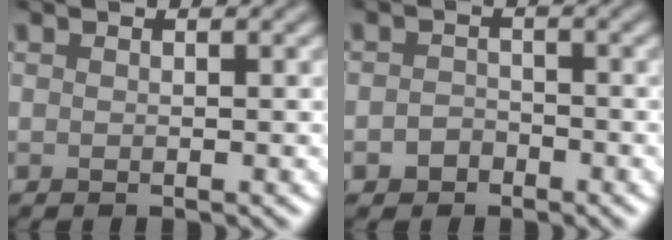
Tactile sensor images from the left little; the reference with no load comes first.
{"total": 1.5, "force": [-0.9, 1.2, 0.4], "torque": [-0.004, 0.005, -0.020]}